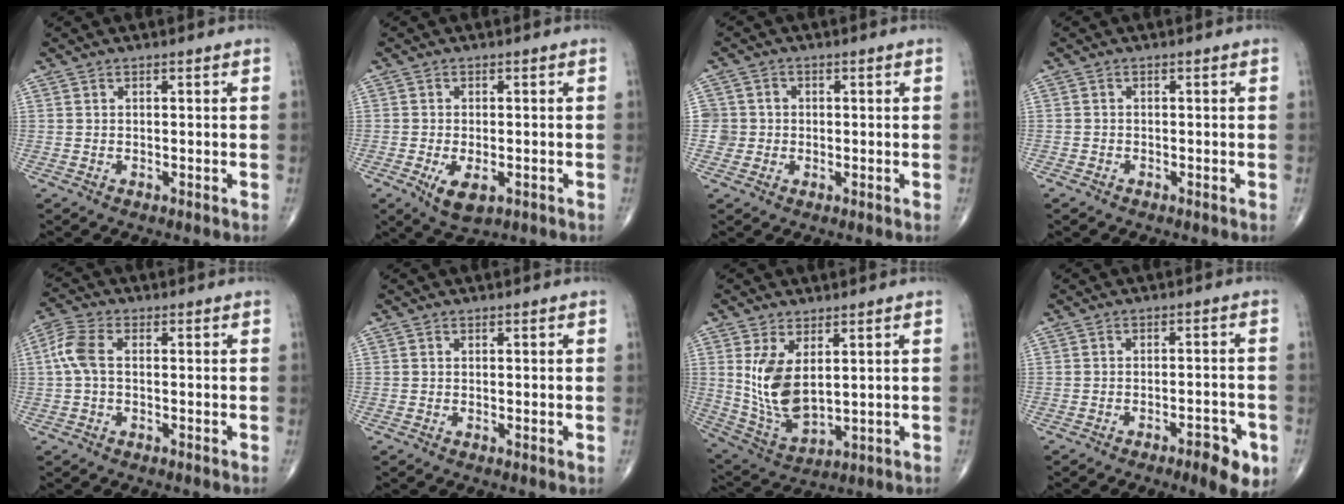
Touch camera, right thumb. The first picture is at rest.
{"total": 5.4, "force": [-2.0, 2.6, 4.3], "torque": [-0.074, -0.008, -0.026]}
{"total": 3.6, "force": [-0.2, 3.6, 0.1], "torque": [0.026, 0.009, -0.008]}
{"total": 0.8, "force": [-0.6, 0.6, 0.1], "torque": [-0.004, 0.001, -0.015]}
{"total": 5.9, "force": [0.3, 3.4, 4.9], "torque": [-0.125, 0.020, 0.001]}
{"total": 0.6, "force": [0.0, 0.2, 0.5], "torque": [-0.011, -0.003, -0.001]}
{"total": 10.6, "force": [2.6, 5.5, 8.7], "torque": [-0.160, -0.023, 0.068]}
{"total": 6.8, "force": [-3.5, 2.0, 5.5], "torque": [-0.063, 0.013, -0.044]}